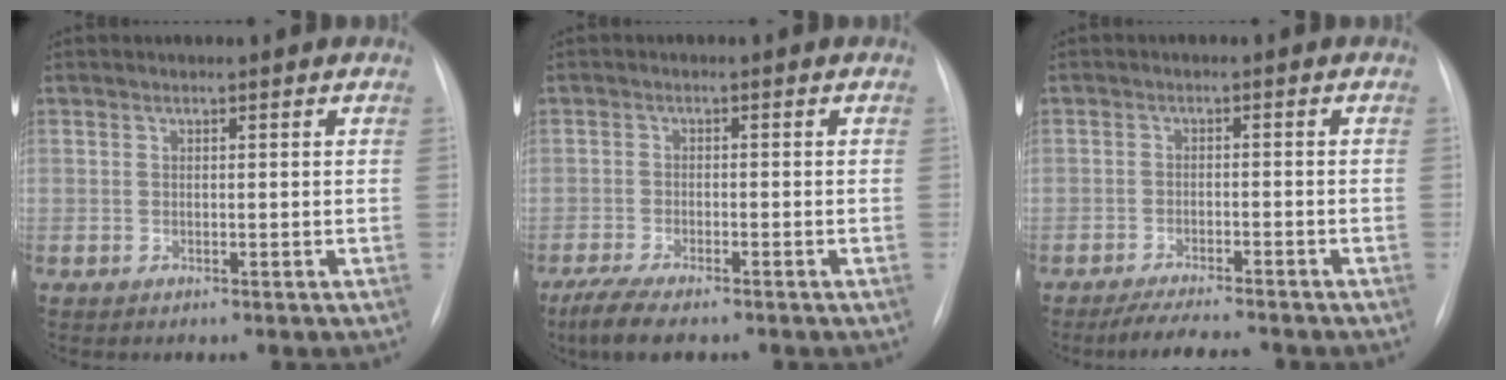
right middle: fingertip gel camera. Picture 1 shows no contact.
{"total": 6.4, "force": [-4.8, 1.3, 4.0], "torque": [-0.076, -0.018, -0.078]}
{"total": 6.4, "force": [-5.7, 0.5, 2.8], "torque": [-0.043, -0.018, -0.092]}